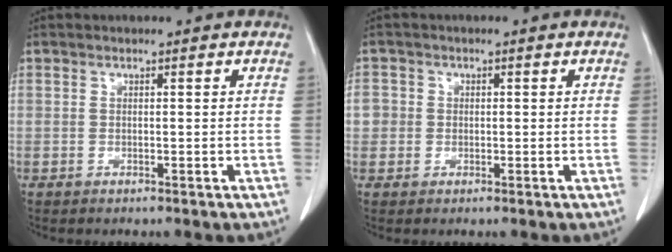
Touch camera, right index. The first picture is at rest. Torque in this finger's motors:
{"motor_torque": [0.07, 0.00, 0.11, 0.00]}